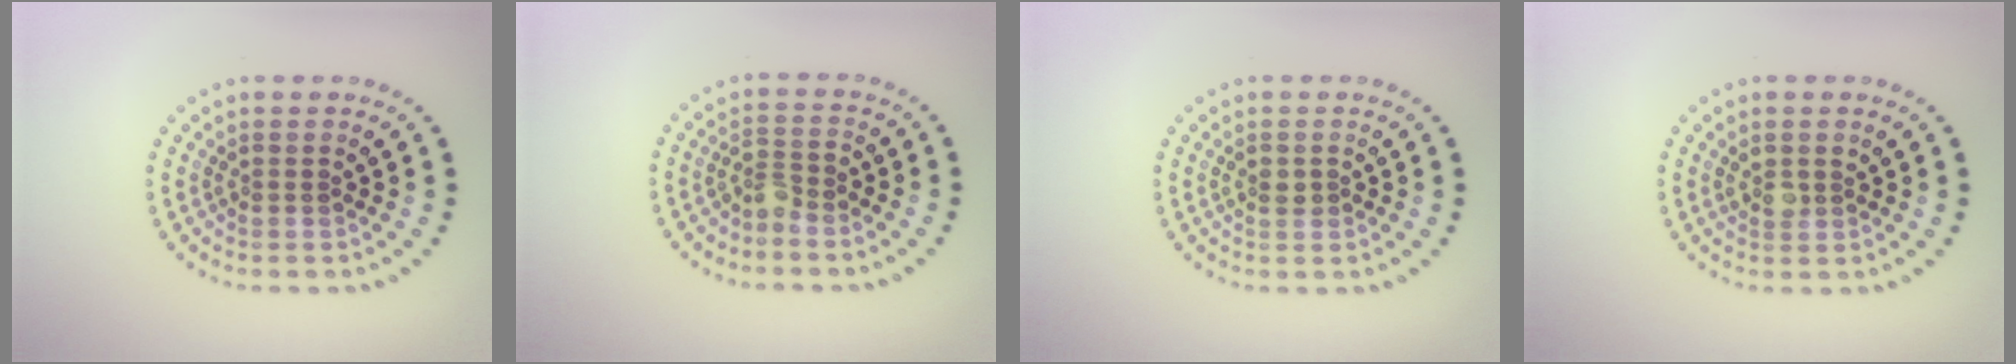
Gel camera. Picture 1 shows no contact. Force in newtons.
{"total": 1.8, "press": 1.4, "slide": 1.1}
{"total": 1.1, "press": 1.1, "slide": 0.1}
{"total": 1.4, "press": 1.3, "slide": 0.7}